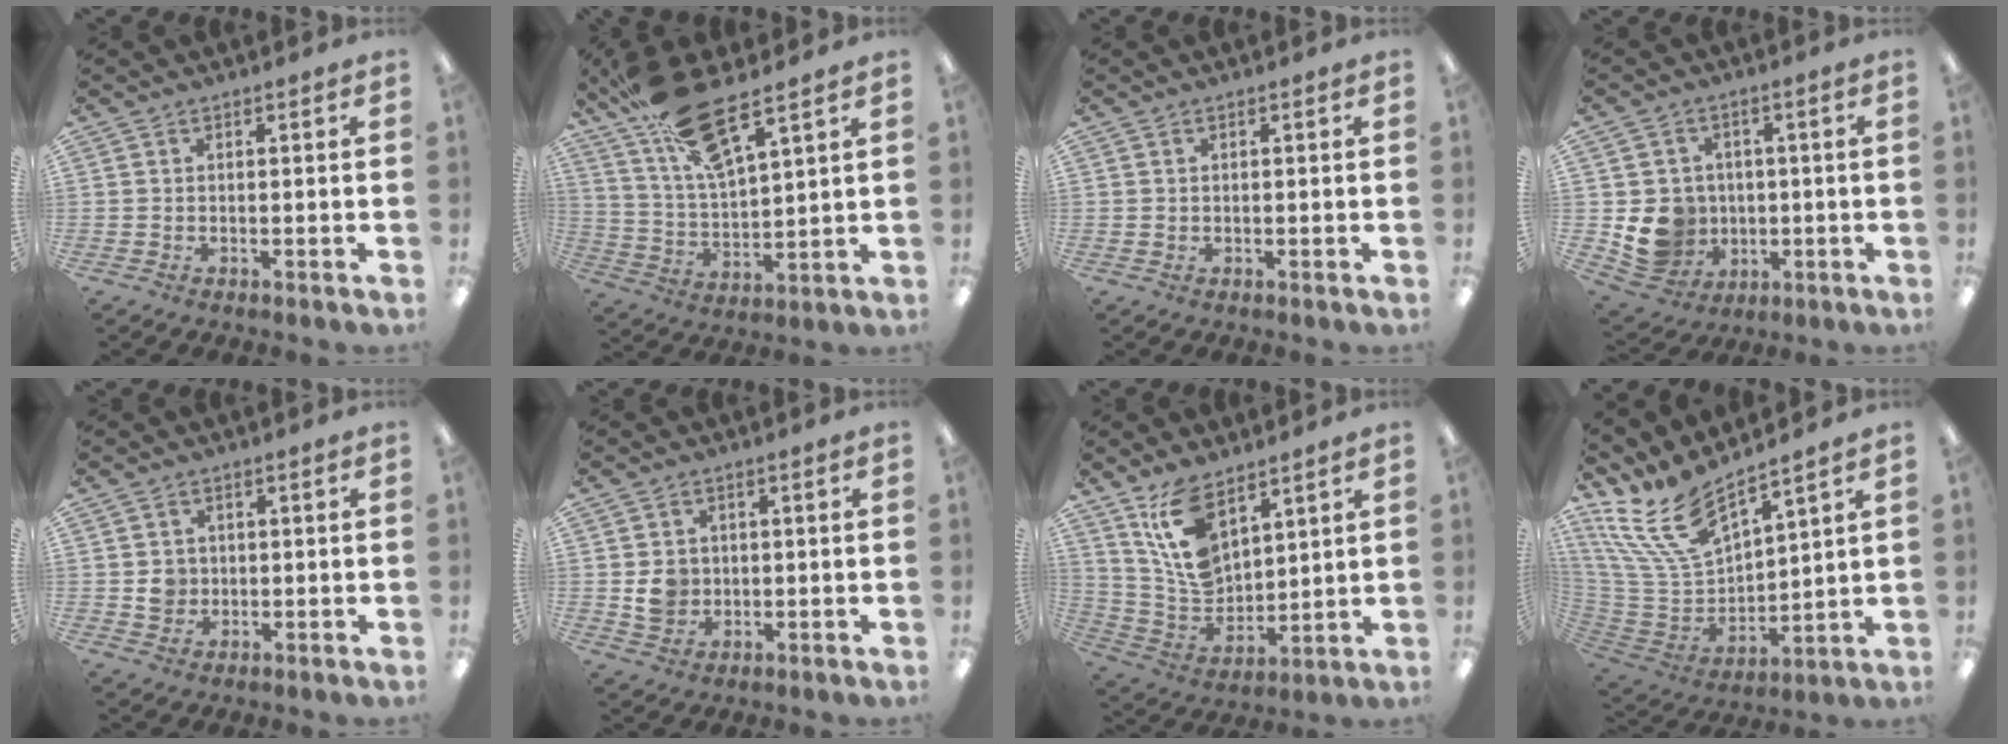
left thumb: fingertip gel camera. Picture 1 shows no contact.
{"total": 17.6, "force": [12.5, 5.0, 11.3], "torque": [-0.210, -0.062, 0.218]}
{"total": 0.7, "force": [0.2, 0.6, 0.2], "torque": [-0.004, 0.003, 0.004]}
{"total": 10.0, "force": [-0.8, 9.5, 3.2], "torque": [-0.084, 0.003, -0.005]}
{"total": 3.6, "force": [0.2, 3.4, 1.1], "torque": [-0.009, -0.001, 0.002]}
{"total": 5.1, "force": [0.1, 4.7, 2.2], "torque": [-0.020, 0.002, 0.002]}
{"total": 13.2, "force": [8.1, 7.2, 7.5], "torque": [-0.165, -0.037, 0.153]}
{"total": 17.7, "force": [13.0, 6.8, 9.9], "torque": [-0.261, -0.084, 0.236]}